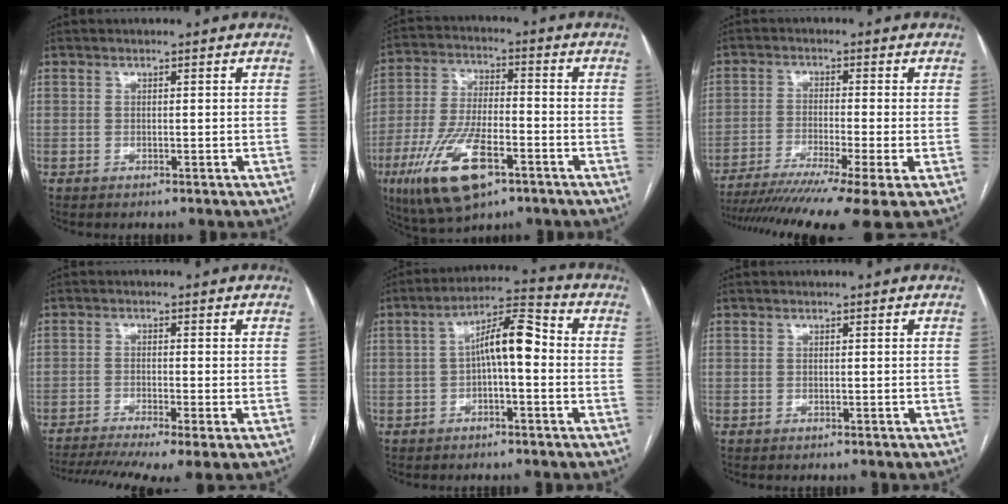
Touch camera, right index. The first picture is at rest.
{"total": 14.8, "force": [-7.3, 5.3, 11.8], "torque": [-0.244, -0.009, -0.124]}
{"total": 14.9, "force": [-11.1, -0.9, 10.0], "torque": [-0.146, -0.035, -0.178]}
{"total": 11.9, "force": [-8.3, 1.4, 8.4], "torque": [-0.152, -0.014, -0.133]}
{"total": 8.1, "force": [-0.2, 2.1, 7.9], "torque": [-0.135, 0.034, -0.006]}
{"total": 0.0}